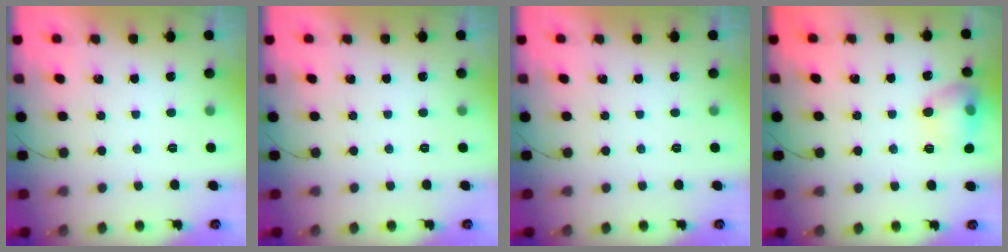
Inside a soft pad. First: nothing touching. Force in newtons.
{"total": 0.0}
{"total": 0.0}
{"total": 11.9, "press": 11.9, "slide": 1.3}